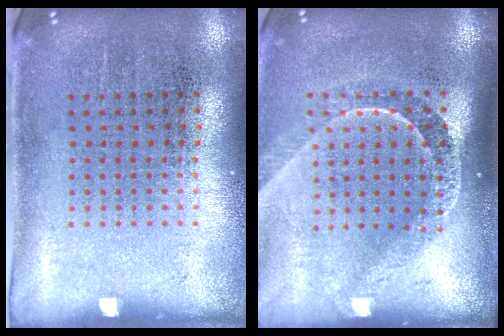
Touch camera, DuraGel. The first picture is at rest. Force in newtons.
{"total": 2.1, "press": 1.5, "slide": 1.5}